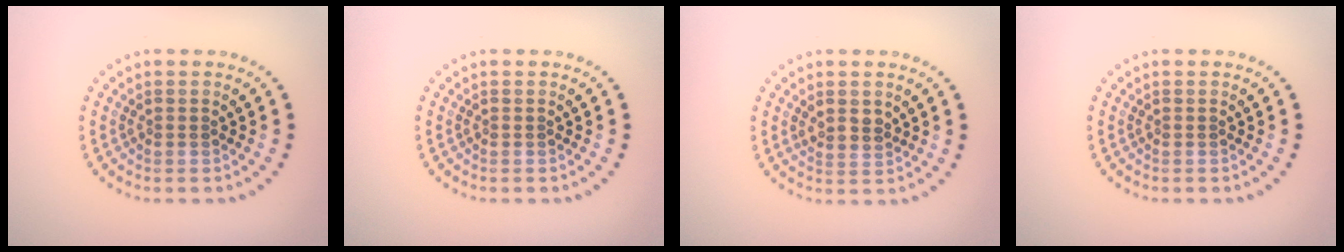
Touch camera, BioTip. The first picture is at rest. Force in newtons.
{"total": 0.0}
{"total": 1.3, "press": 1.1, "slide": 0.7}
{"total": 0.0}